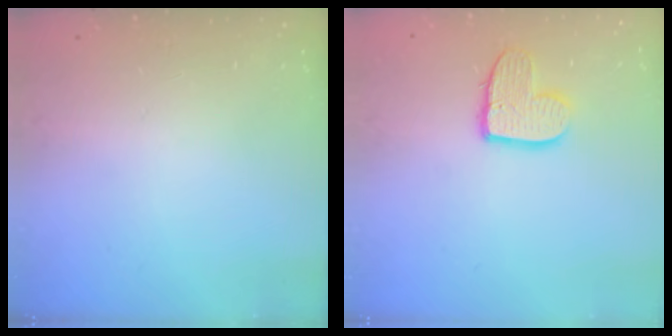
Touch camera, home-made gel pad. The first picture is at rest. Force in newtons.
{"total": 9.8, "press": 9.8, "slide": 0.5}